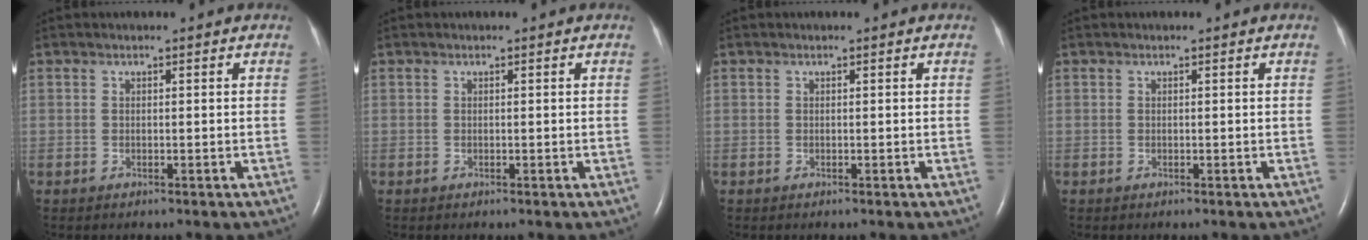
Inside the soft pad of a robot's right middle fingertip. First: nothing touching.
{"total": 0.0}
{"total": 0.0}
{"total": 0.0}